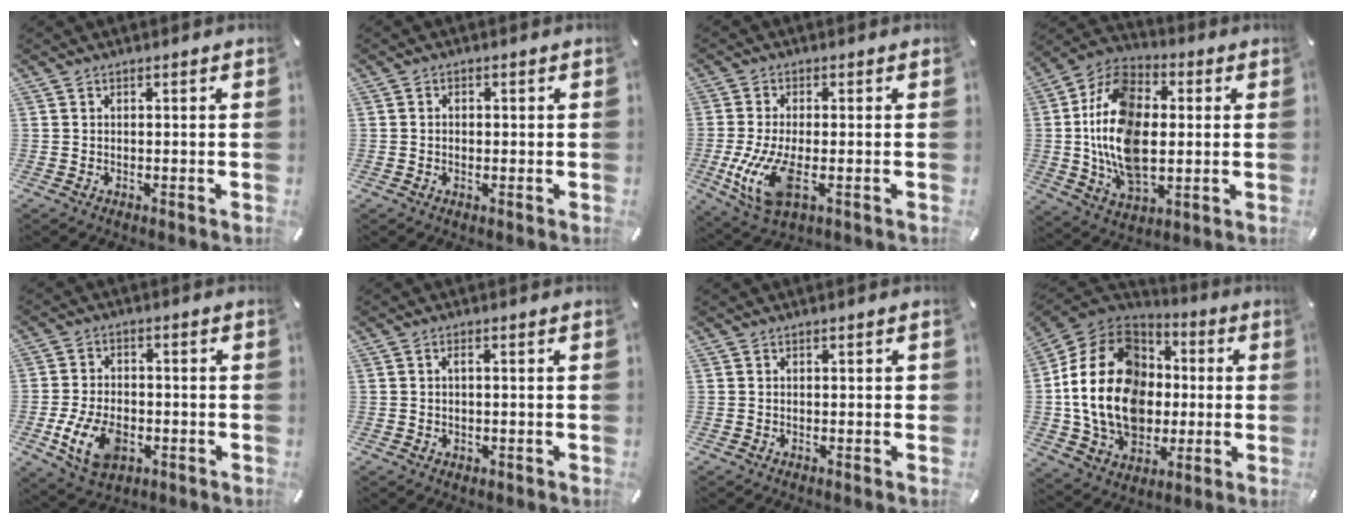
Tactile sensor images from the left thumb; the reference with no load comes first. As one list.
[{"total": 1.3, "force": [-0.2, 1.1, 0.8], "torque": [-0.016, 0.004, -0.006]}, {"total": 11.3, "force": [-2.0, 4.8, 10.0], "torque": [-0.224, -0.021, -0.033]}, {"total": 19.3, "force": [0.1, 12.7, 14.6], "torque": [-0.330, 0.003, -0.005]}, {"total": 10.8, "force": [-3.4, 7.1, 7.5], "torque": [-0.159, 0.000, -0.060]}, {"total": 1.7, "force": [0.1, 0.9, 1.4], "torque": [-0.029, 0.004, 0.001]}, {"total": 0.6, "force": [0.0, 0.4, 0.5], "torque": [-0.007, 0.002, -0.001]}, {"total": 22.6, "force": [-1.3, 17.6, 14.2], "torque": [-0.296, 0.015, -0.014]}]